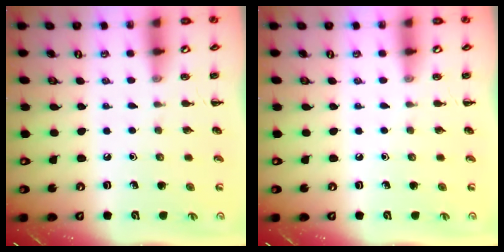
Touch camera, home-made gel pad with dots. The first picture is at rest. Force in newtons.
{"total": 0.0}